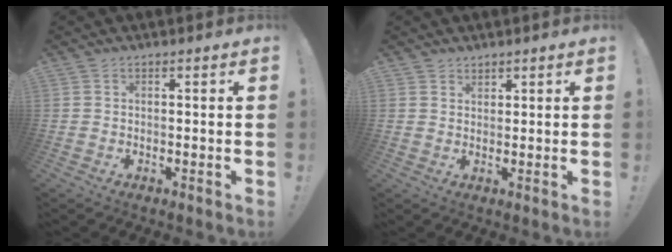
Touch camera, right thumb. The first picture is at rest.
{"total": 1.7, "force": [1.4, 0.9, 0.1], "torque": [0.012, -0.013, 0.024]}